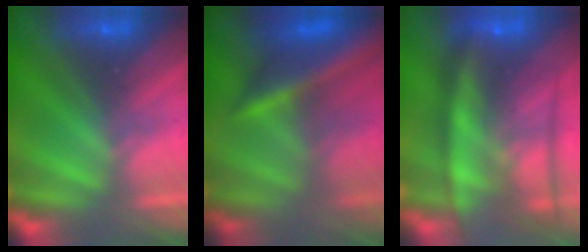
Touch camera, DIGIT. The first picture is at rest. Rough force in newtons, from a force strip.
{"total": 7.0}
{"total": 5.8}